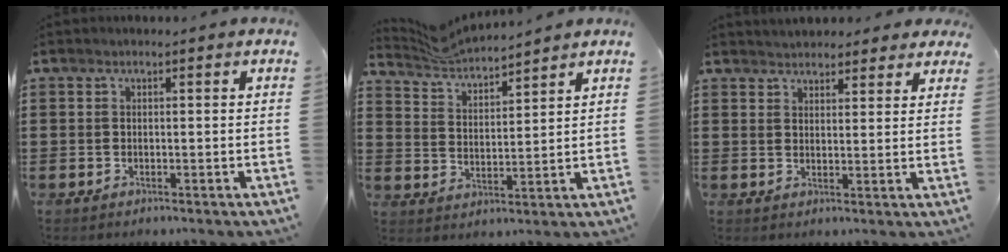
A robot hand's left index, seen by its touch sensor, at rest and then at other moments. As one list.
[{"total": 4.9, "force": [4.9, 0.1, 0.5], "torque": [-0.031, -0.023, 0.087]}, {"total": 3.3, "force": [3.2, 0.7, 0.2], "torque": [-0.014, -0.004, 0.061]}]